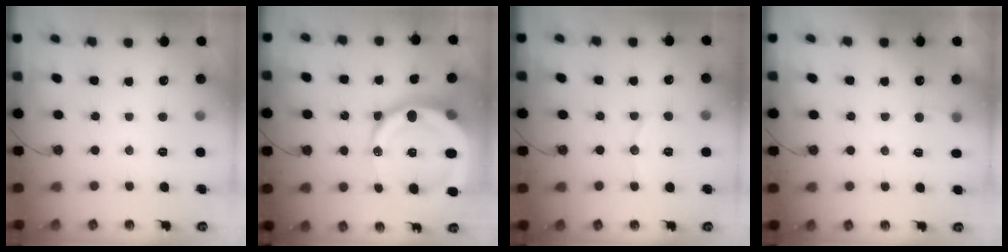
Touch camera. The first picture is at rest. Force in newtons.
{"total": 22.2, "press": 22.1, "slide": 2.4}
{"total": 7.4, "press": 7.3, "slide": 0.7}
{"total": 3.6, "press": 3.3, "slide": 1.5}